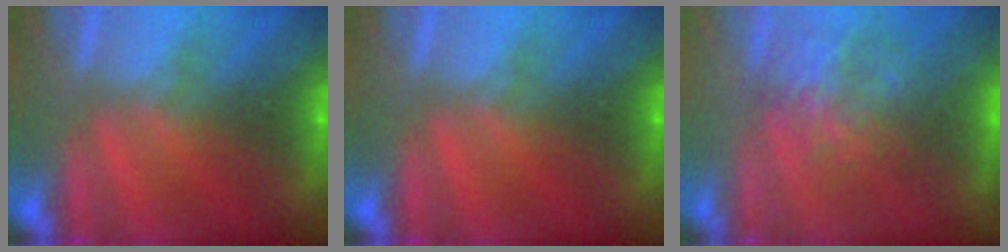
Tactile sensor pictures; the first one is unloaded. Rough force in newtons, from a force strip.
{"total": 0.0}
{"total": 3.3}